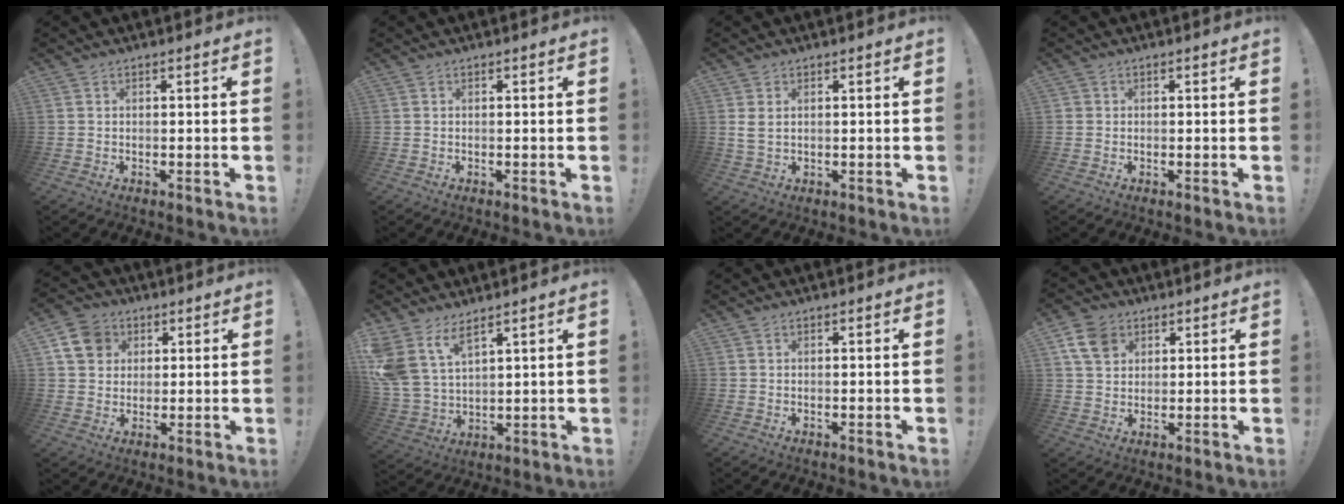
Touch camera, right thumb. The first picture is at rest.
{"total": 0.0}
{"total": 2.8, "force": [1.0, 1.5, 2.2], "torque": [-0.034, 0.000, 0.018]}
{"total": 0.8, "force": [0.2, 0.7, 0.1], "torque": [-0.005, 0.002, 0.006]}
{"total": 9.8, "force": [3.7, 8.4, 3.6], "torque": [-0.062, -0.006, 0.078]}
{"total": 10.0, "force": [6.9, 5.0, 5.3], "torque": [-0.131, -0.040, 0.137]}
{"total": 0.0}
{"total": 8.8, "force": [4.1, 6.4, 4.4], "torque": [-0.077, -0.007, 0.085]}